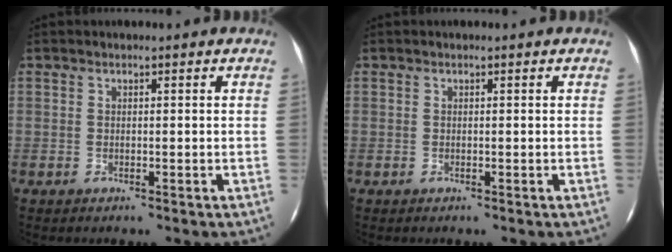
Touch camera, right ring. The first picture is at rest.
{"total": 0.0}